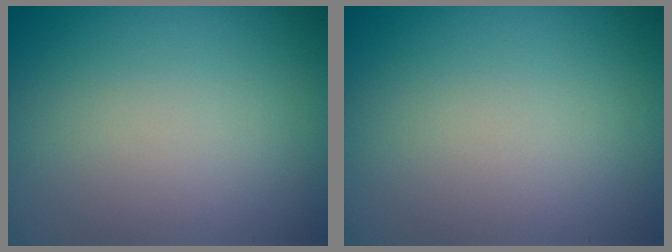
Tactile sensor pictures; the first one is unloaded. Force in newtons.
{"total": 0.0}